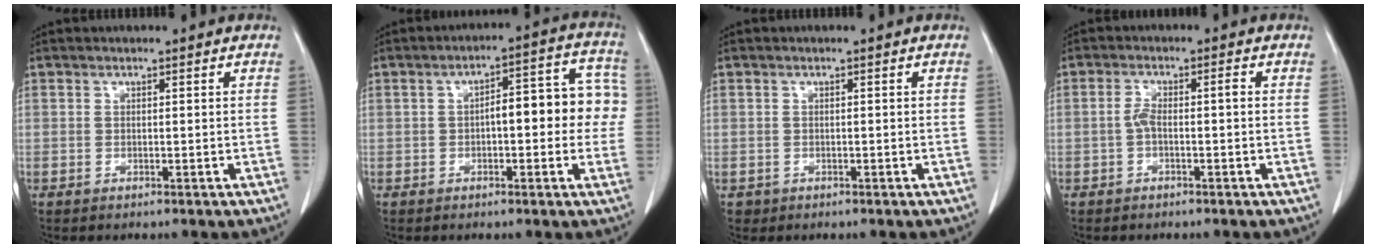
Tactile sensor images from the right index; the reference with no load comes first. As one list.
[{"total": 10.6, "force": [0.2, 3.9, 9.9], "torque": [-0.122, 0.049, 0.001]}, {"total": 0.9, "force": [-0.3, 0.9, 0.0], "torque": [-0.001, 0.005, -0.006]}, {"total": 2.8, "force": [-0.6, 0.7, 2.7], "torque": [-0.055, 0.011, -0.010]}]